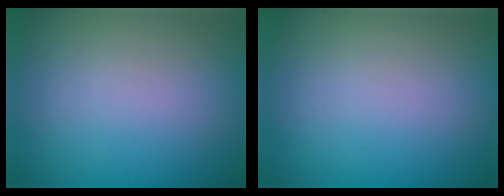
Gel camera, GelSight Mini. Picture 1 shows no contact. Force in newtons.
{"total": 0.0}